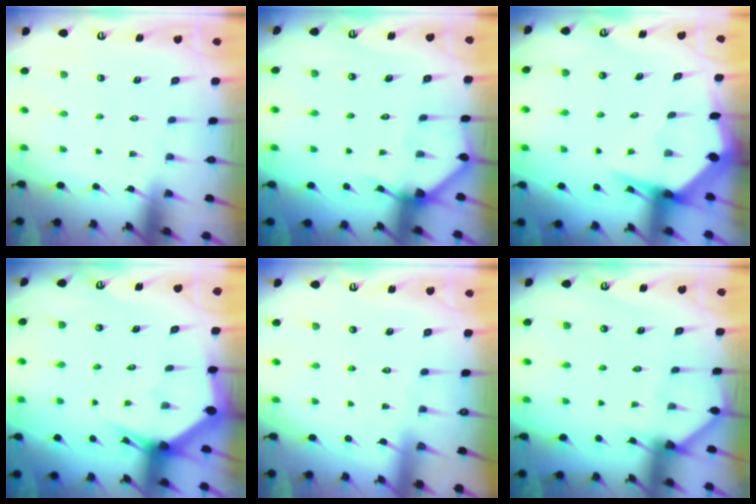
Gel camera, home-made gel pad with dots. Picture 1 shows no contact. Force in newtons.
{"total": 3.4, "press": 3.4, "slide": 0.2}
{"total": 5.4, "press": 5.4, "slide": 0.6}
{"total": 3.8, "press": 3.7, "slide": 0.3}
{"total": 4.2, "press": 4.1, "slide": 0.5}
{"total": 3.4, "press": 3.3, "slide": 0.4}